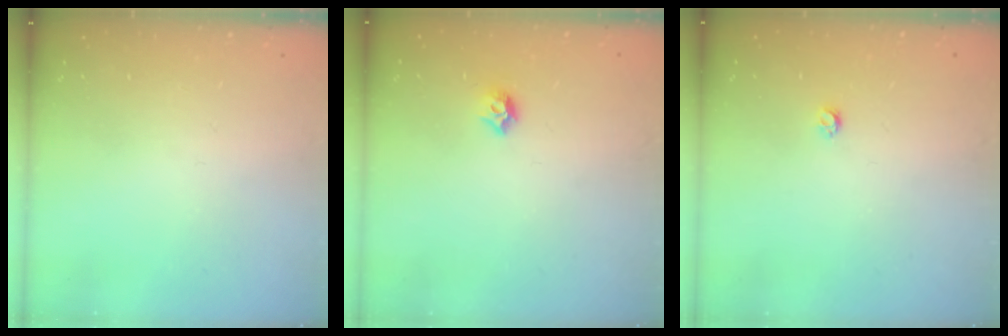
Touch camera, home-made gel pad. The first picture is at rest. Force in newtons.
{"total": 5.5, "press": 5.4, "slide": 0.9}
{"total": 2.9, "press": 2.8, "slide": 0.5}